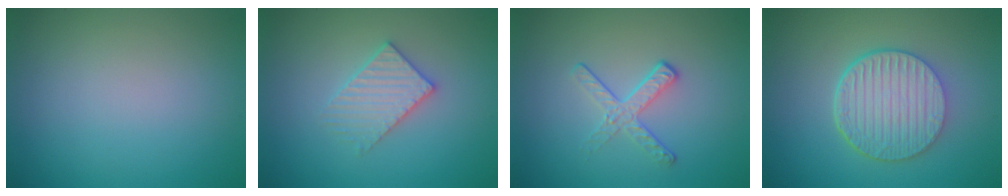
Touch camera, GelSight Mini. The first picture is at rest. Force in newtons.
{"total": 3.0, "press": 3.0, "slide": 0.5}
{"total": 2.1, "press": 1.4, "slide": 1.6}
{"total": 6.3, "press": 4.6, "slide": 4.3}